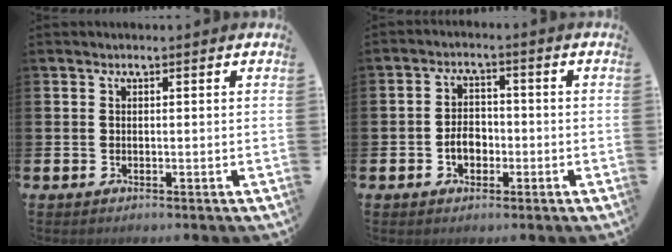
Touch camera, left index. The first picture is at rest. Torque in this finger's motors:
{"motor_torque": [0.33, 0.26, 0.04, 0.06]}